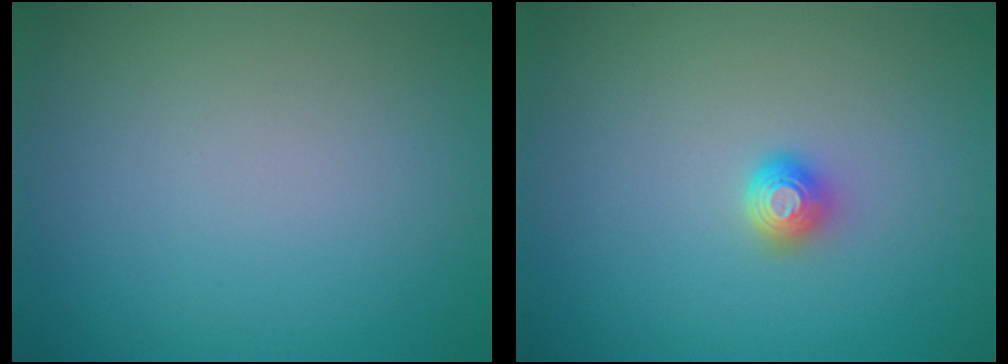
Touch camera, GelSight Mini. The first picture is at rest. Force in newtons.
{"total": 1.4, "press": 1.2, "slide": 0.7}